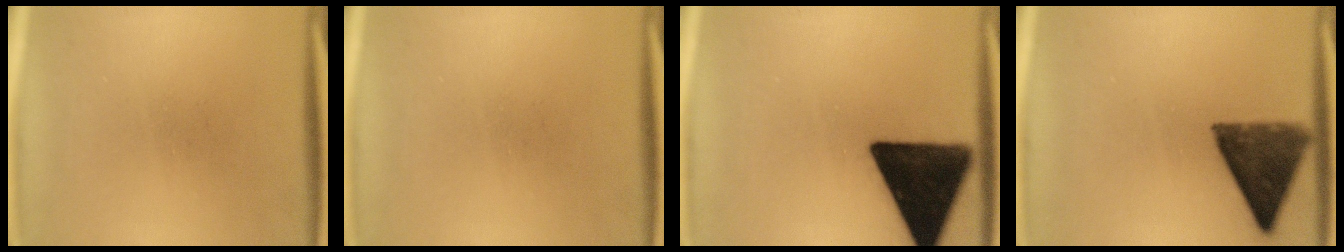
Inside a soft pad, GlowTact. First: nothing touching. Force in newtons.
{"total": 0.0}
{"total": 18.8}
{"total": 11.2}